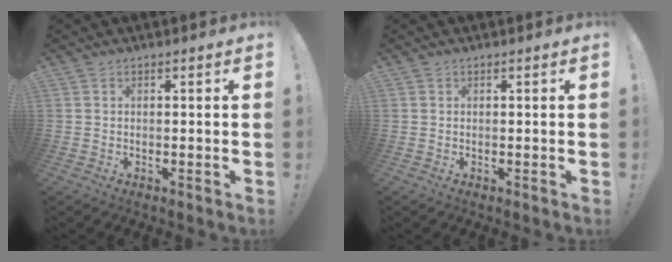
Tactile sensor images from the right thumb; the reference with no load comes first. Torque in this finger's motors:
{"motor_torque": [-0.02, 0.07, -0.09, 0.14, -0.03]}